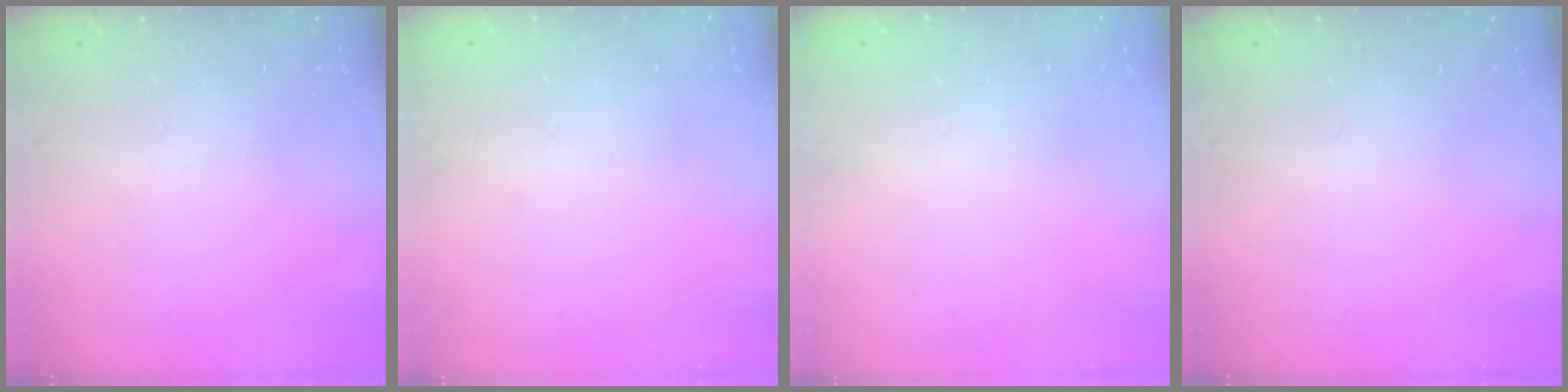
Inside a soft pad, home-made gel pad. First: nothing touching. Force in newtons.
{"total": 0.0}
{"total": 0.0}
{"total": 0.0}